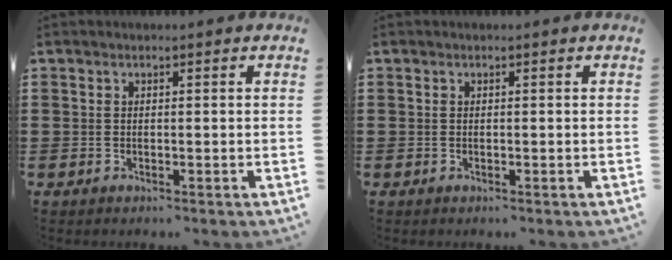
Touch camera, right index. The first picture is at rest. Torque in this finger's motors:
{"motor_torque": [-0.88, 1.26, -0.02, -0.01]}